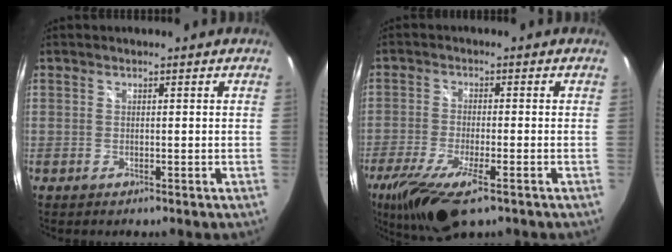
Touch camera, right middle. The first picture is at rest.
{"total": 14.0, "force": [-8.6, 3.9, 10.2], "torque": [-0.220, -0.055, -0.156]}